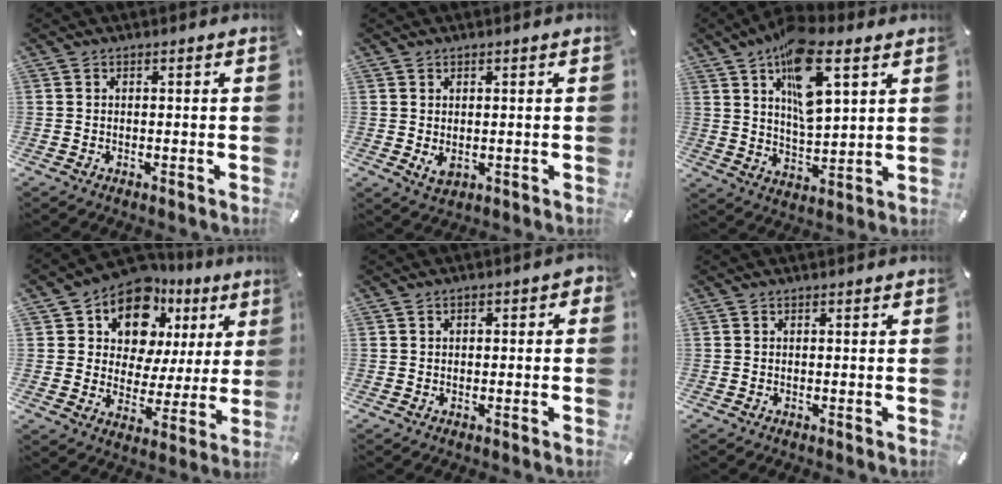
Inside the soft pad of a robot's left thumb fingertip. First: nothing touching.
{"total": 2.2, "force": [0.2, 1.5, 1.5], "torque": [-0.035, -0.007, 0.000]}
{"total": 14.9, "force": [7.9, 6.5, 10.8], "torque": [-0.176, -0.025, 0.133]}
{"total": 13.5, "force": [8.8, 8.6, 5.3], "torque": [-0.105, -0.065, 0.161]}
{"total": 1.8, "force": [-0.4, 1.3, 1.2], "torque": [-0.021, 0.008, -0.010]}
{"total": 0.0}